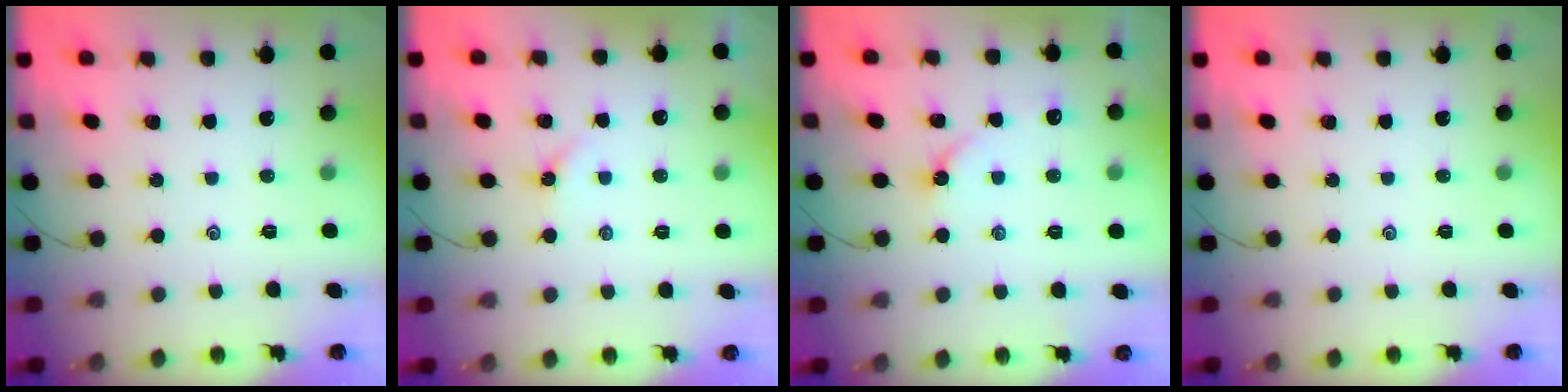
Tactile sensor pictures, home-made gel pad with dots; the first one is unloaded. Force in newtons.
{"total": 2.8, "press": 2.8, "slide": 0.4}
{"total": 2.9, "press": 2.9, "slide": 0.5}
{"total": 0.0}